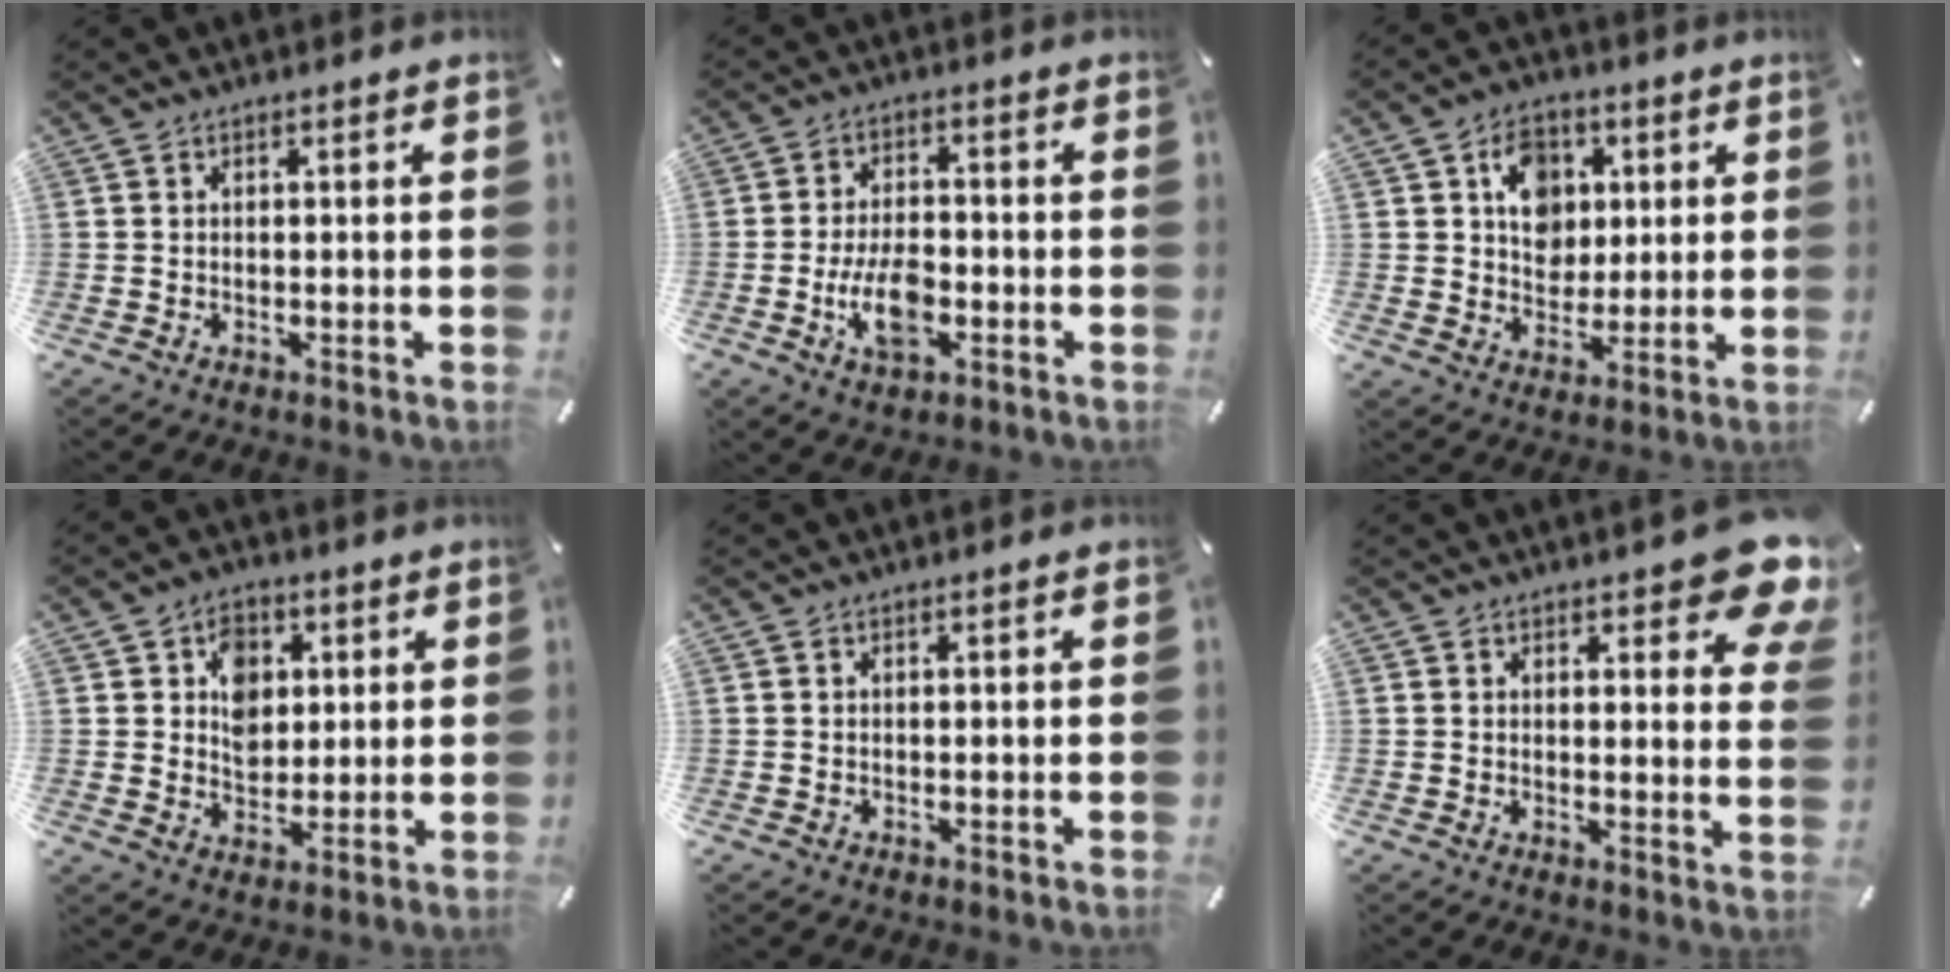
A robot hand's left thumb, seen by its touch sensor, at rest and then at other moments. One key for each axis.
{"total": 8.8, "fx": -2.7, "fy": 4.7, "fz": 6.9, "tx": -0.145, "ty": 0.007, "tz": -0.046}
{"total": 9.8, "fx": 2.8, "fy": 8.4, "fz": 4.2, "tx": -0.060, "ty": 0.000, "tz": 0.052}
{"total": 7.6, "fx": 1.9, "fy": 6.4, "fz": 3.6, "tx": -0.041, "ty": -0.003, "tz": 0.031}
{"total": 0.0}
{"total": 10.4, "fx": 6.6, "fy": 3.8, "fz": 7.1, "tx": -0.076, "ty": -0.050, "tz": 0.113}